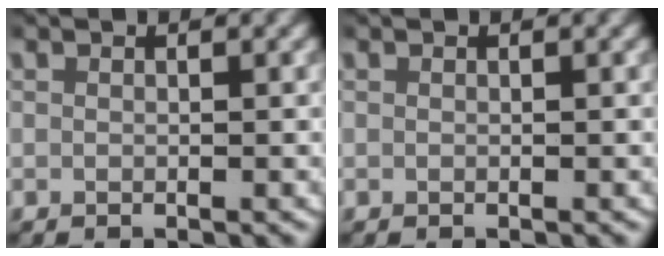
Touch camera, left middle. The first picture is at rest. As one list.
[{"total": 0.0}]